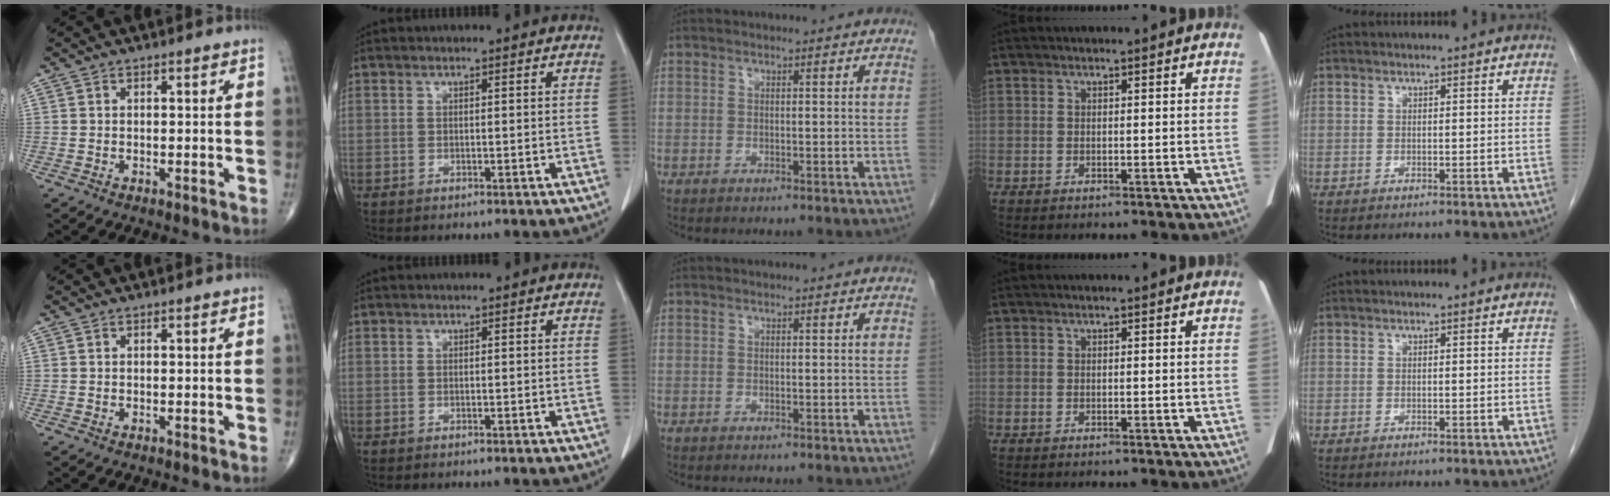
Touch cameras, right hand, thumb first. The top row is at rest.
{}